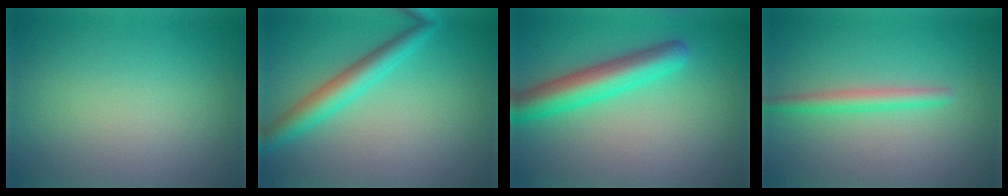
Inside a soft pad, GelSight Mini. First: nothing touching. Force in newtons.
{"total": 3.7, "press": 3.7, "slide": 0.2}
{"total": 5.1, "press": 5.1, "slide": 0.1}
{"total": 2.1, "press": 2.1, "slide": 0.2}